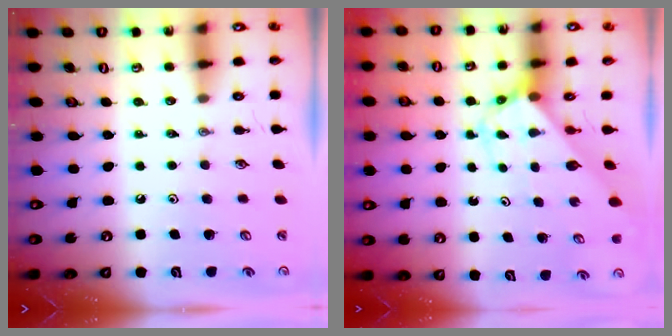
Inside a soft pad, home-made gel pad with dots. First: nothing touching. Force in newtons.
{"total": 2.9, "press": 2.9, "slide": 0.1}